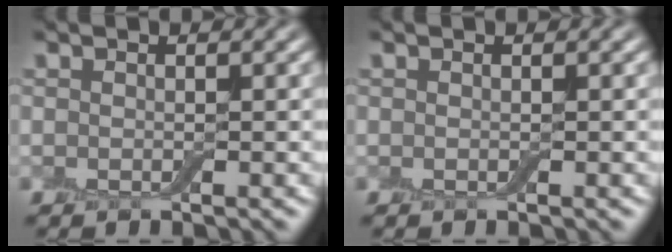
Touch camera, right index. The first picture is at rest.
{"total": 0.0}